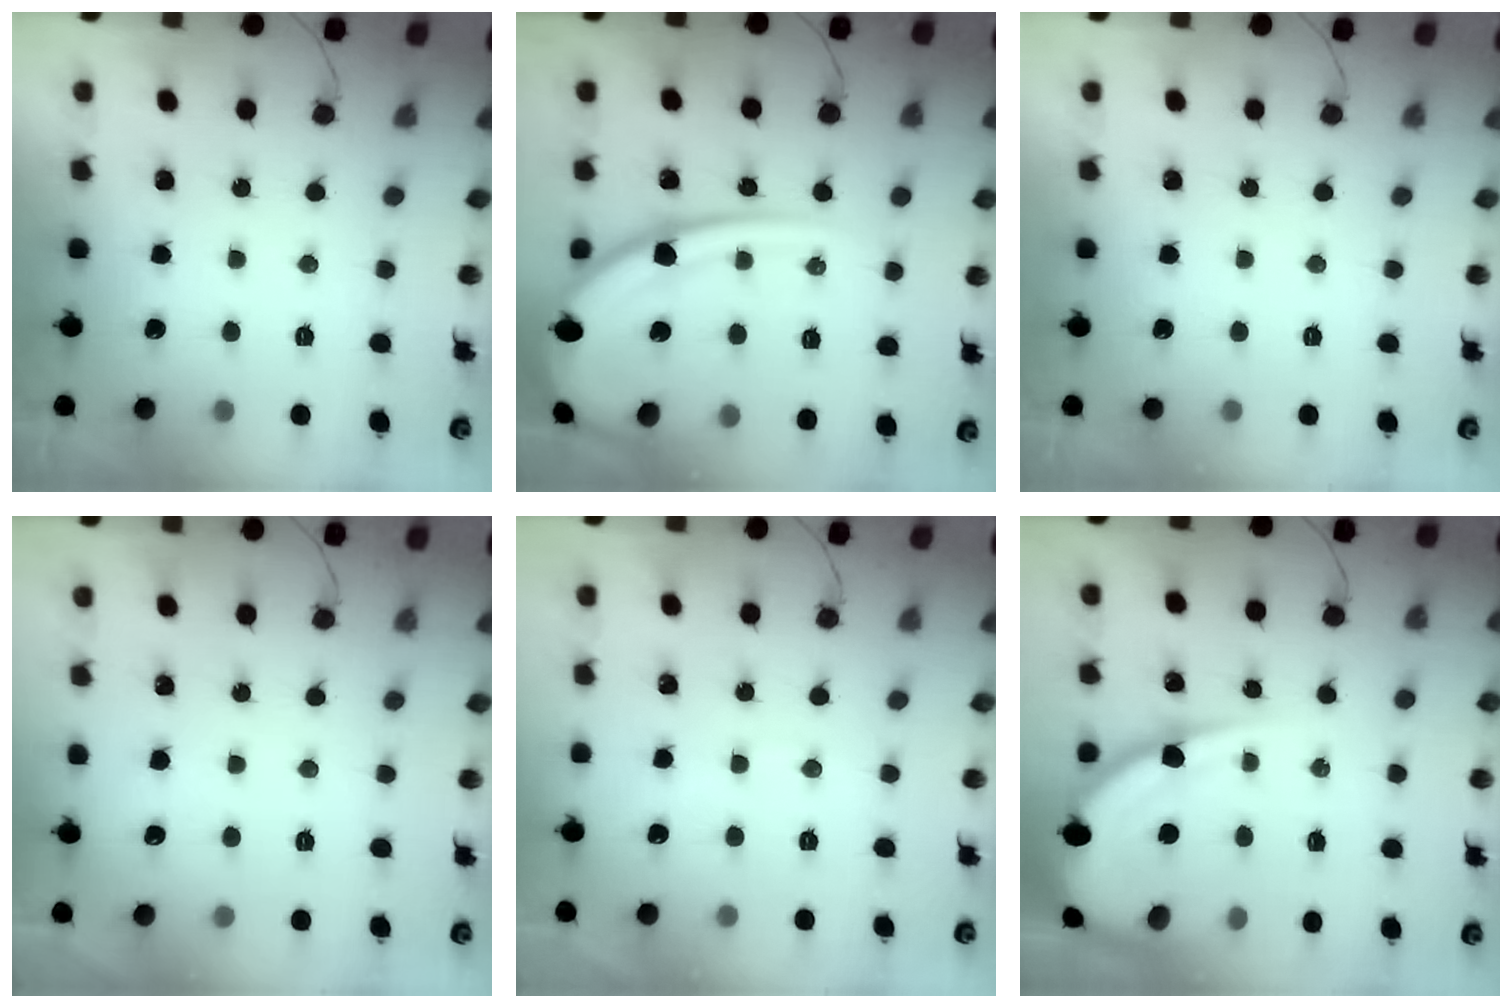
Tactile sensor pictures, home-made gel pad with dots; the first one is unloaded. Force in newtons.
{"total": 19.2, "press": 19.0, "slide": 2.7}
{"total": 0.0}
{"total": 1.7, "press": 1.7, "slide": 0.3}
{"total": 2.6, "press": 2.6, "slide": 0.3}
{"total": 14.6, "press": 14.5, "slide": 1.0}